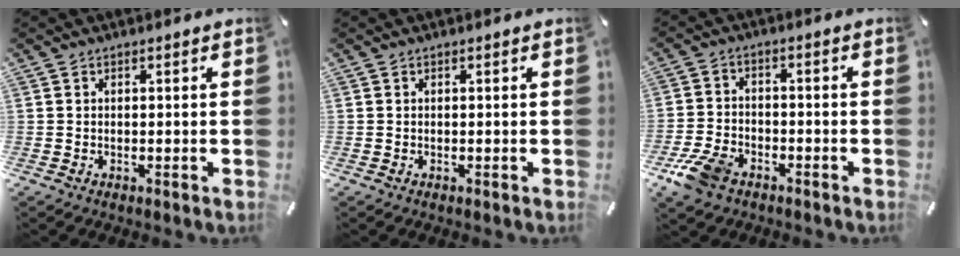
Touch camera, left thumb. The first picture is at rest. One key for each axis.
{"total": 0.0}
{"total": 8.1, "fx": -5.0, "fy": 4.9, "fz": 4.1, "tx": -0.093, "ty": 0.021, "tz": -0.096}